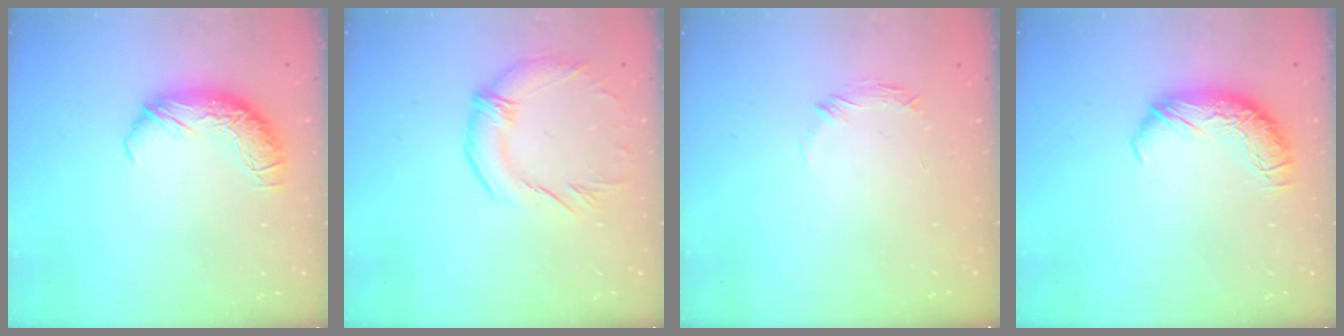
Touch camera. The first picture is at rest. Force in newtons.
{"total": 2.9, "press": 2.5, "slide": 1.5}
{"total": 5.9, "press": 5.8, "slide": 1.0}
{"total": 0.0}